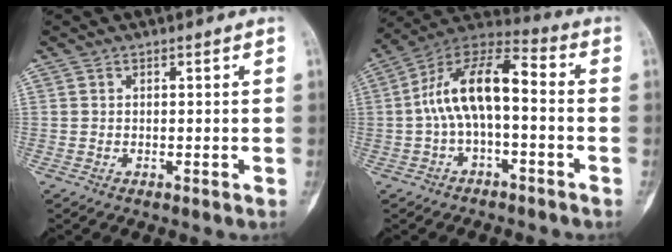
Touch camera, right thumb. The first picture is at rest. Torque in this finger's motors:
{"motor_torque": [0.18, 0.26, 1.01, -0.29, 0.13]}